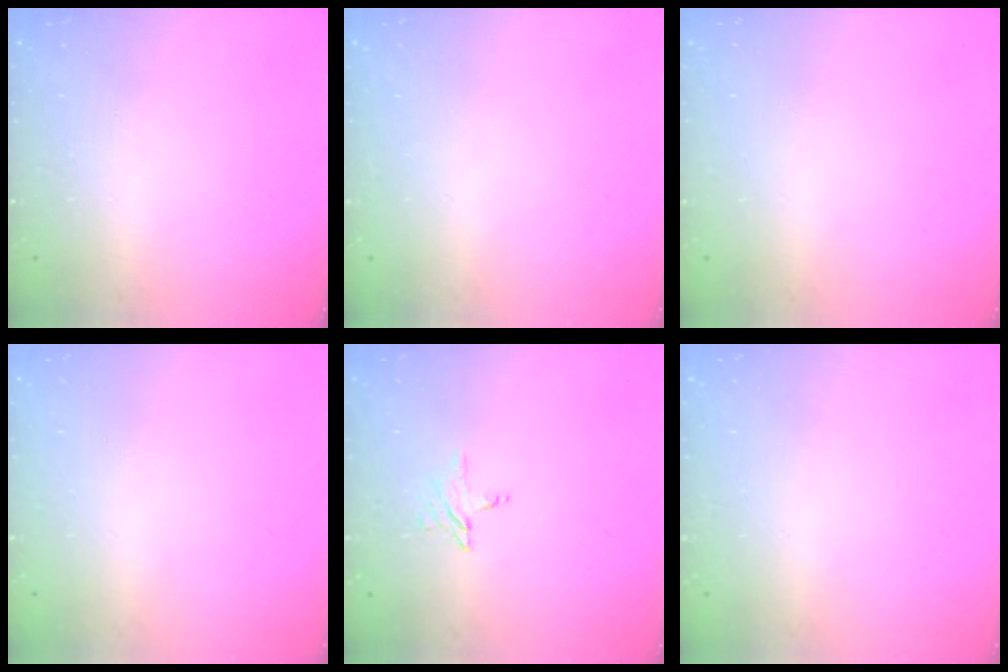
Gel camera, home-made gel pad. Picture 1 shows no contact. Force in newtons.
{"total": 0.0}
{"total": 0.0}
{"total": 0.0}
{"total": 3.5, "press": 3.5, "slide": 0.3}
{"total": 0.0}